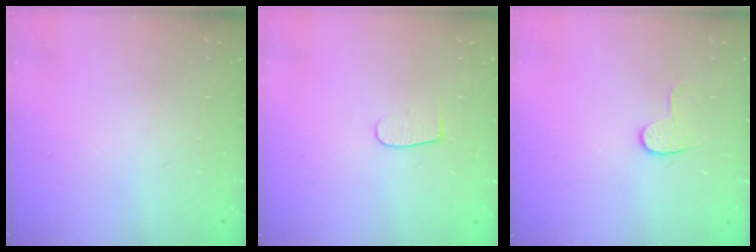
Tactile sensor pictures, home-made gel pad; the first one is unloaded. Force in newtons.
{"total": 5.2, "press": 5.1, "slide": 0.6}
{"total": 3.6, "press": 3.6, "slide": 0.4}